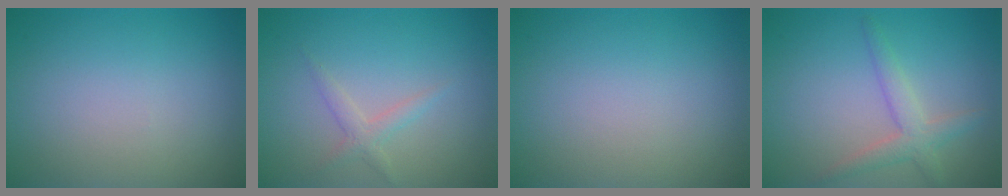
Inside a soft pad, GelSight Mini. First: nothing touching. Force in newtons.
{"total": 1.5, "press": 1.5, "slide": 0.0}
{"total": 0.0}
{"total": 2.6, "press": 2.6, "slide": 0.2}